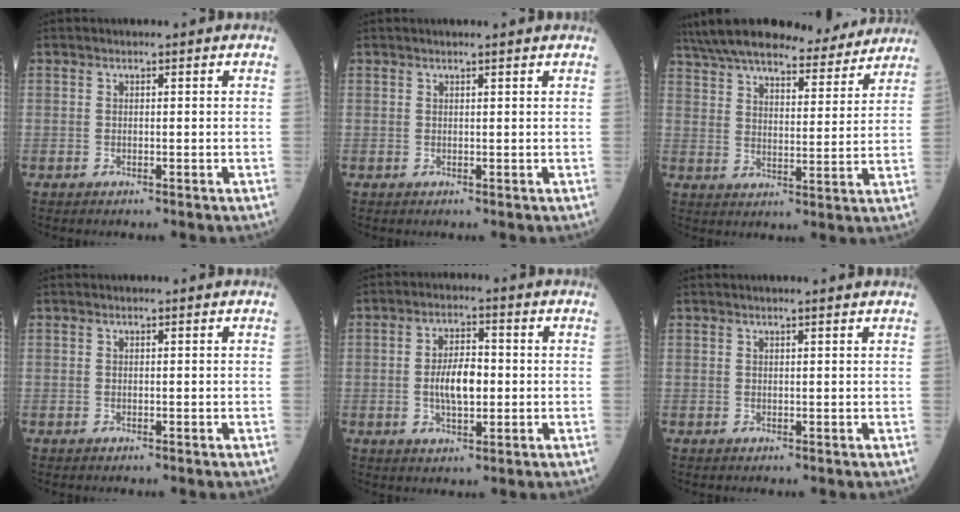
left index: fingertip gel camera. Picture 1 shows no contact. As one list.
[{"total": 1.5, "force": [1.4, -0.2, 0.7], "torque": [-0.014, 0.006, 0.020]}, {"total": 23.5, "force": [20.8, 5.1, 9.8], "torque": [-0.171, 0.020, 0.290]}, {"total": 0.0}, {"total": 6.4, "force": [-0.5, 2.6, 5.9], "torque": [-0.119, 0.006, -0.010]}, {"total": 1.8, "force": [1.6, -0.2, 0.8], "torque": [-0.014, 0.007, 0.021]}]